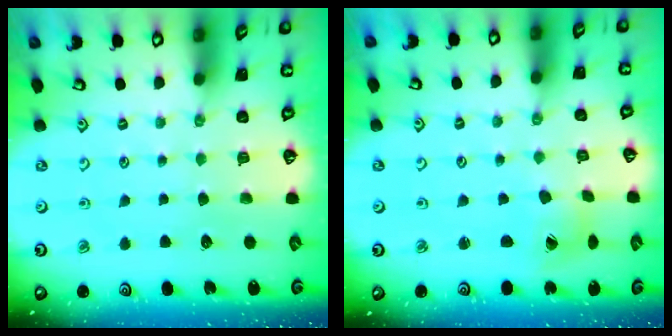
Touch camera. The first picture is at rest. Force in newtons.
{"total": 4.2, "press": 4.1, "slide": 0.5}